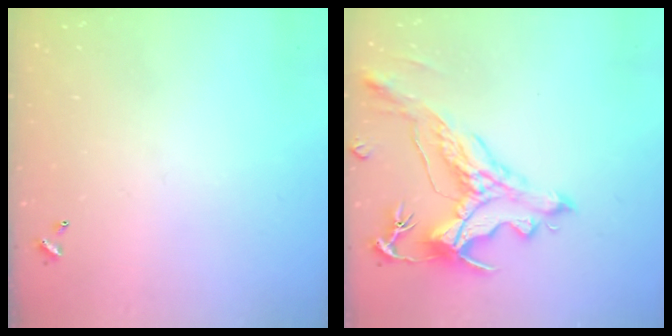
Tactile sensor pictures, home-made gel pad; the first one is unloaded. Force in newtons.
{"total": 2.9, "press": 2.6, "slide": 1.5}